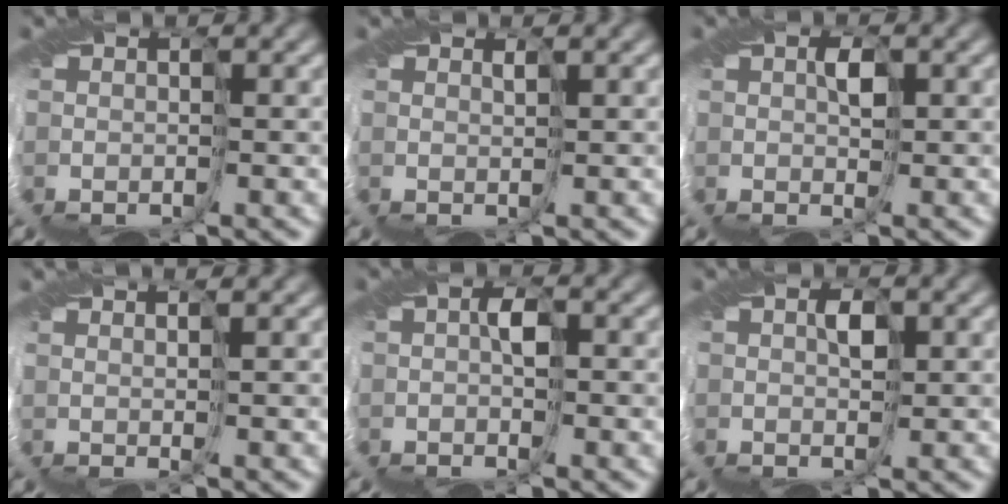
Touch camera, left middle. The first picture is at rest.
{"total": 0.6, "force": [0.5, -0.3, 0.0], "torque": [-0.002, 0.000, 0.017]}
{"total": 0.7, "force": [0.4, 0.1, 0.6], "torque": [-0.017, 0.003, 0.011]}
{"total": 2.2, "force": [1.8, 0.0, 1.3], "torque": [-0.002, 0.029, 0.005]}
{"total": 0.9, "force": [0.0, 0.0, 0.9], "torque": [-0.024, 0.007, 0.001]}
{"total": 1.0, "force": [0.4, 0.4, 0.8], "torque": [-0.019, 0.001, 0.011]}